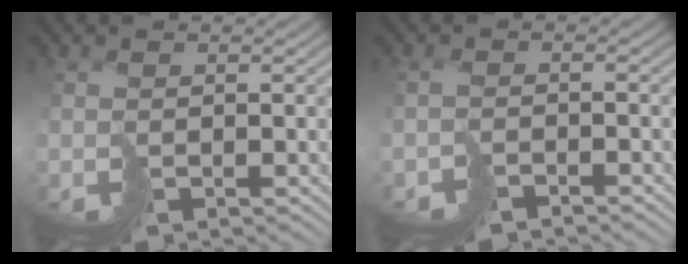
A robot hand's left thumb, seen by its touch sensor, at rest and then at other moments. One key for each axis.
{"total": 2.4, "fx": -1.9, "fy": 0.9, "fz": 1.1, "tx": -0.023, "ty": 0.001, "tz": -0.044}